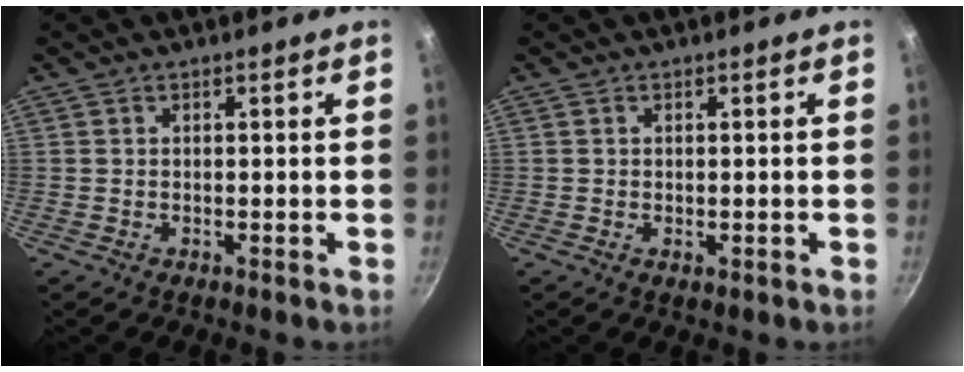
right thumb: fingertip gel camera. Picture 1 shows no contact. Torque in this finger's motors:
{"motor_torque": [-0.36, -0.01, -0.30, -0.10, 0.01]}